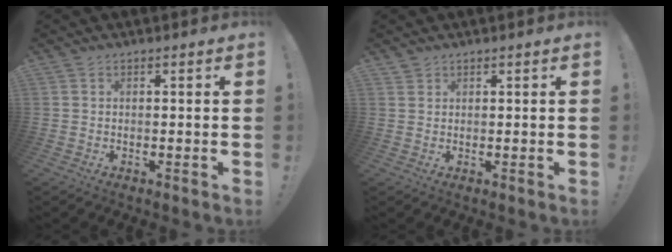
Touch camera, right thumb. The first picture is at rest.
{"total": 1.2, "force": [1.1, 0.6, 0.1], "torque": [0.003, -0.006, 0.020]}